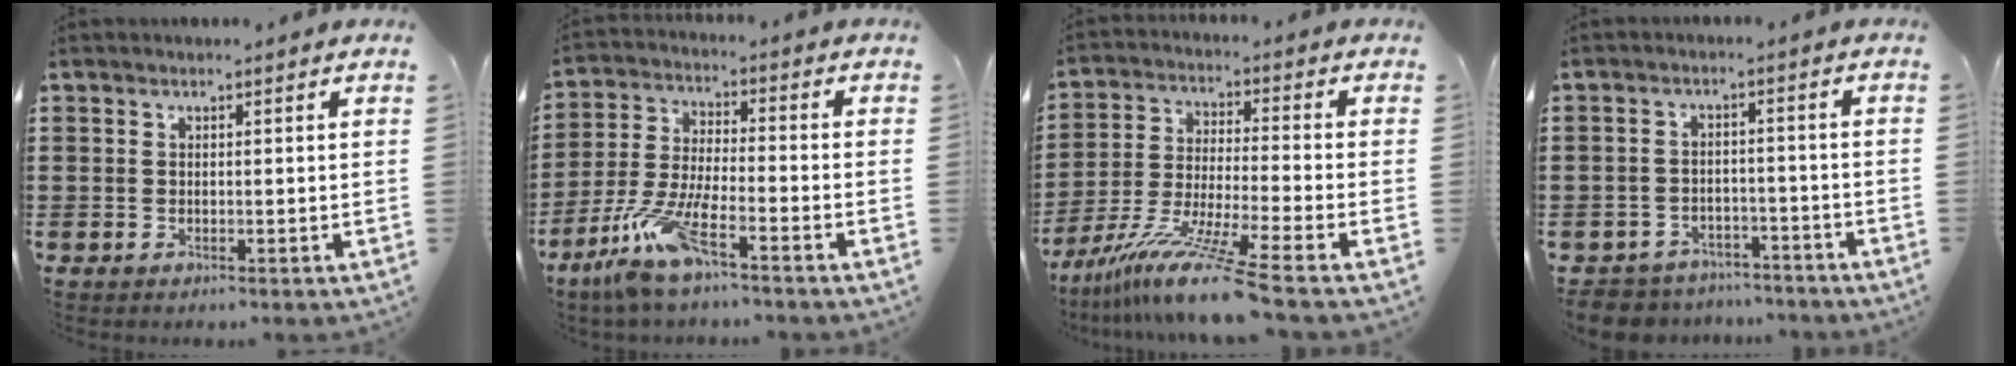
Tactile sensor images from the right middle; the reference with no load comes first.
{"total": 9.1, "force": [-6.4, 1.0, 6.4], "torque": [-0.149, -0.017, -0.127]}
{"total": 11.5, "force": [-9.0, -1.0, 7.0], "torque": [-0.134, -0.008, -0.178]}
{"total": 4.4, "force": [-4.4, 0.7, -0.1], "torque": [-0.010, 0.003, -0.094]}